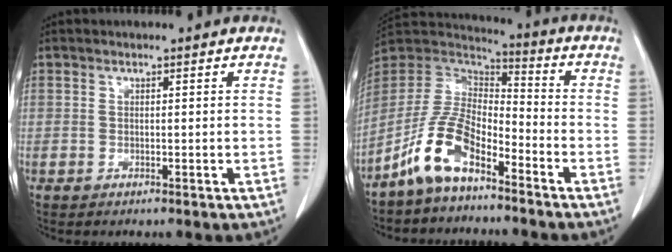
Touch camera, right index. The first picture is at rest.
{"total": 10.7, "force": [-6.8, 4.2, 7.0], "torque": [-0.164, 0.016, -0.138]}